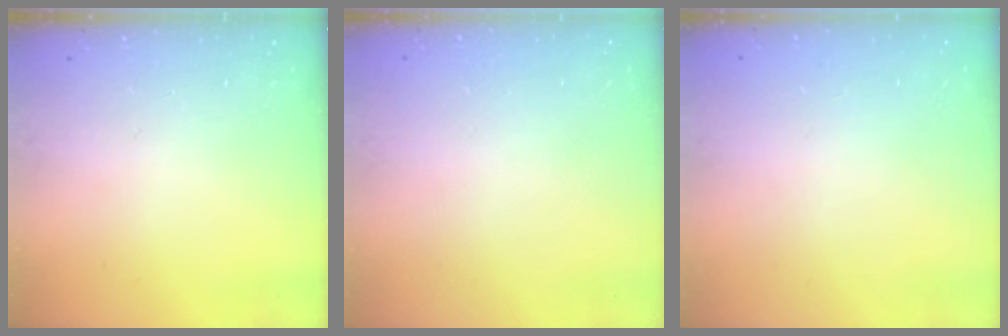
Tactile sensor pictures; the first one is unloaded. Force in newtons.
{"total": 0.0}
{"total": 0.0}